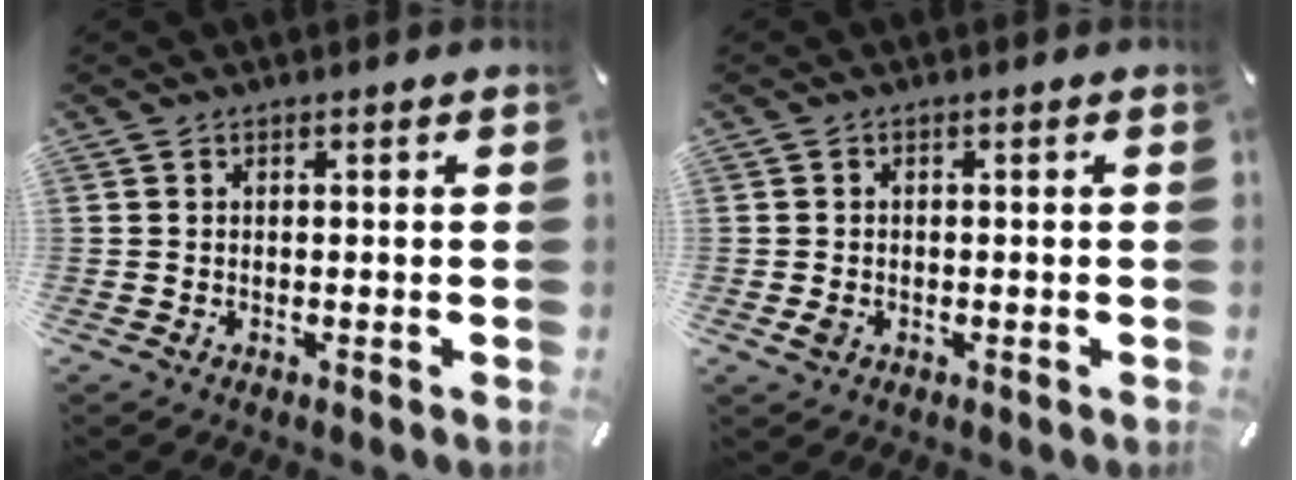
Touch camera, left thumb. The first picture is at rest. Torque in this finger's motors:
{"motor_torque": [0.20, 0.33, 0.05, -0.01, 0.01]}